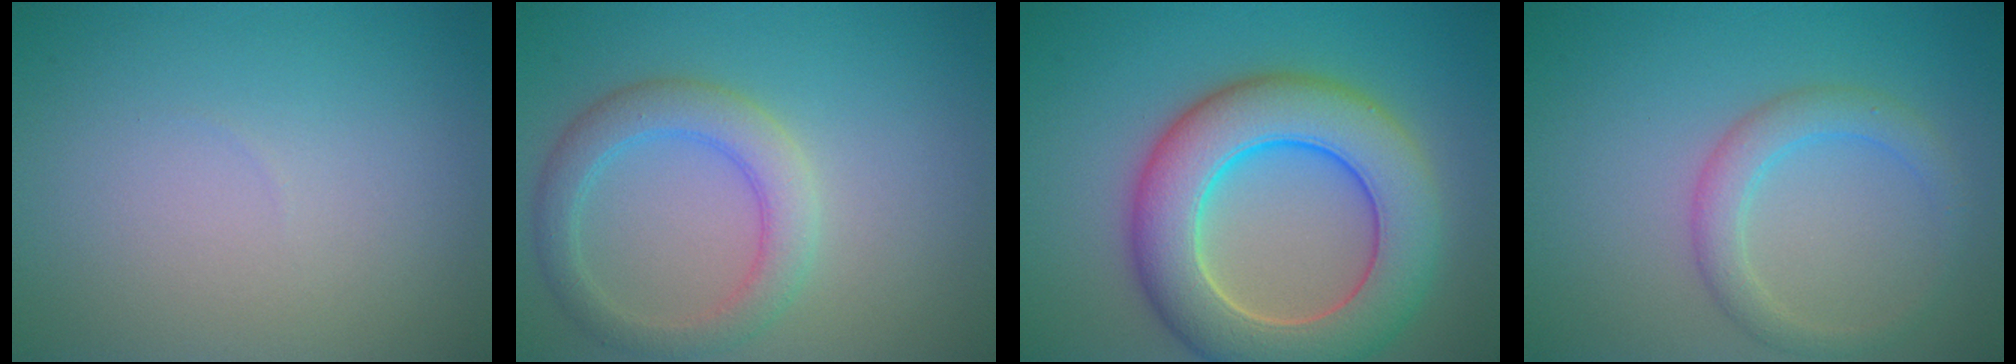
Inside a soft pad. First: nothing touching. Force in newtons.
{"total": 3.9, "press": 3.8, "slide": 0.5}
{"total": 10.0, "press": 10.0, "slide": 0.5}
{"total": 2.8, "press": 2.8, "slide": 0.1}